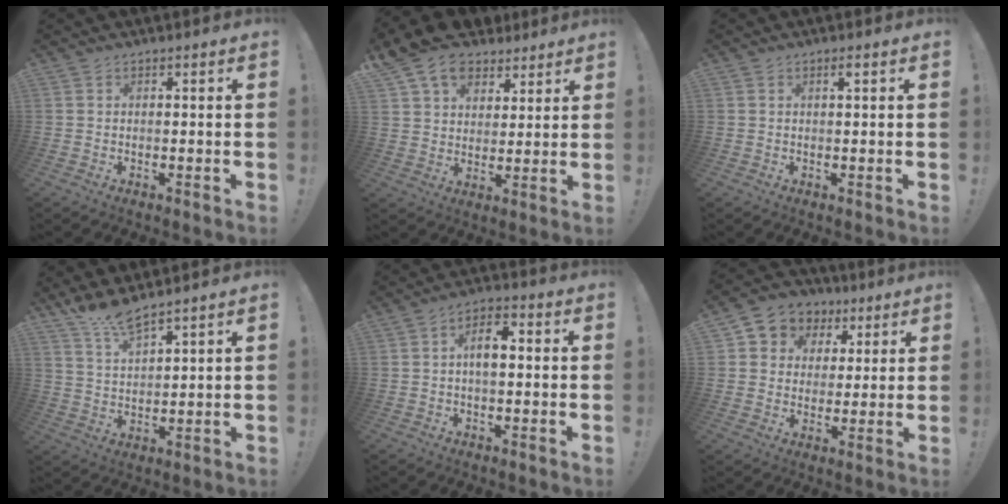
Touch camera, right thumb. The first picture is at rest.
{"total": 13.3, "force": [8.4, 8.8, 5.4], "torque": [-0.098, -0.049, 0.161]}
{"total": 1.2, "force": [0.5, 0.0, 1.1], "torque": [-0.021, 0.000, 0.005]}
{"total": 7.2, "force": [6.4, 0.6, 3.3], "torque": [-0.075, -0.036, 0.117]}
{"total": 7.2, "force": [0.3, 3.7, 6.1], "torque": [-0.090, 0.011, 0.003]}
{"total": 7.3, "force": [2.2, 6.8, 1.5], "torque": [-0.019, -0.014, 0.047]}